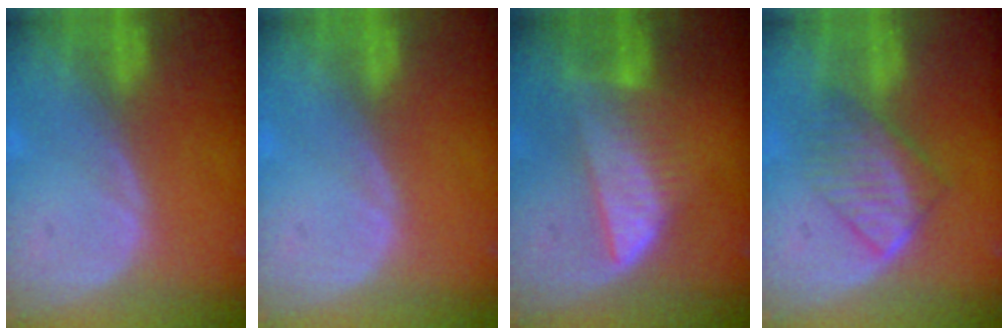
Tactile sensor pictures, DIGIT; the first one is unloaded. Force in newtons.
{"total": 0.0}
{"total": 7.1, "press": 6.8, "slide": 2.2}
{"total": 6.5, "press": 6.3, "slide": 1.7}